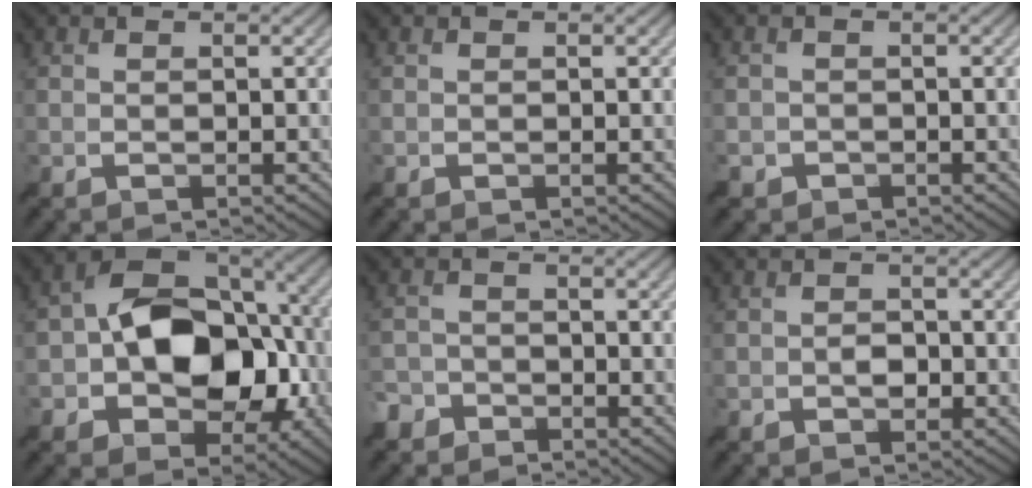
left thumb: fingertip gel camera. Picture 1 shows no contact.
{"total": 0.0}
{"total": 1.7, "force": [-1.1, 1.2, 0.2], "torque": [0.000, -0.004, -0.027]}
{"total": 14.6, "force": [-1.4, 9.8, 10.7], "torque": [-0.172, 0.008, -0.036]}
{"total": 3.2, "force": [-2.6, 1.8, 0.5], "torque": [-0.009, 0.001, -0.062]}
{"total": 1.7, "force": [-0.6, 1.2, 1.1], "torque": [-0.019, 0.000, -0.014]}